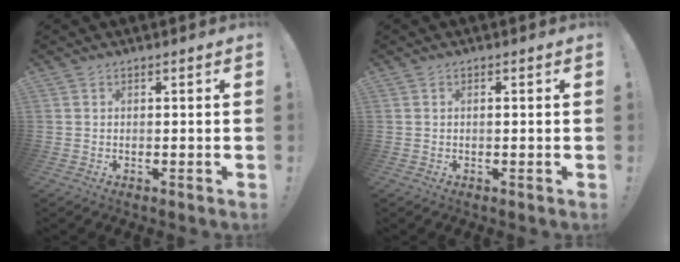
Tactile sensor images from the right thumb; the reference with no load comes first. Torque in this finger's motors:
{"motor_torque": [-0.26, -0.01, -0.30, -0.03, 0.07]}